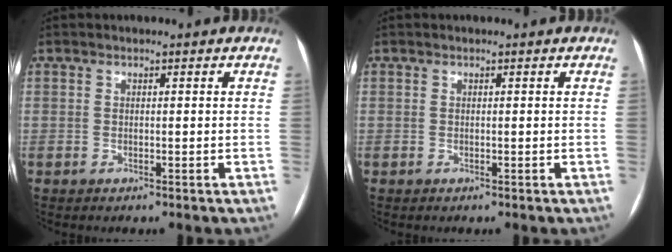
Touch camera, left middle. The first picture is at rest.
{"total": 0.0}